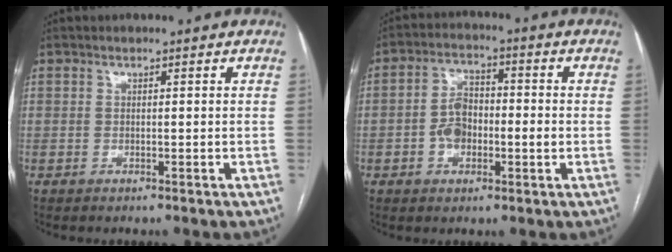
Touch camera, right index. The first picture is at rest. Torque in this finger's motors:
{"motor_torque": [1.16, -0.19, 0.20, 0.11]}